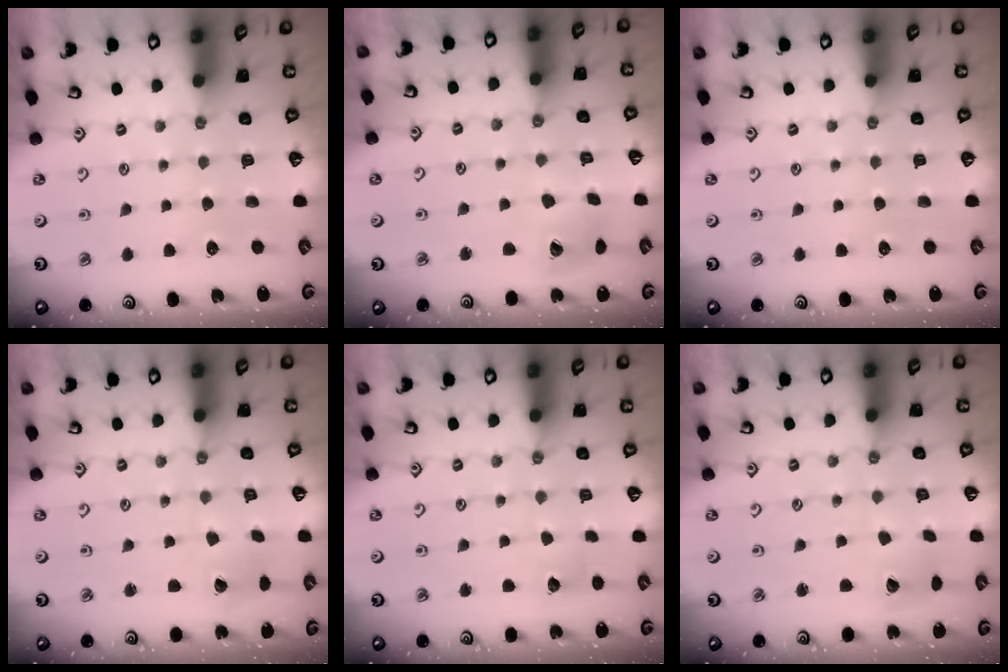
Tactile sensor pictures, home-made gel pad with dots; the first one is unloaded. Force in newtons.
{"total": 9.7, "press": 9.6, "slide": 1.3}
{"total": 0.0}
{"total": 2.2, "press": 2.2, "slide": 0.2}
{"total": 3.0, "press": 3.0, "slide": 0.3}
{"total": 4.9, "press": 4.9, "slide": 0.6}